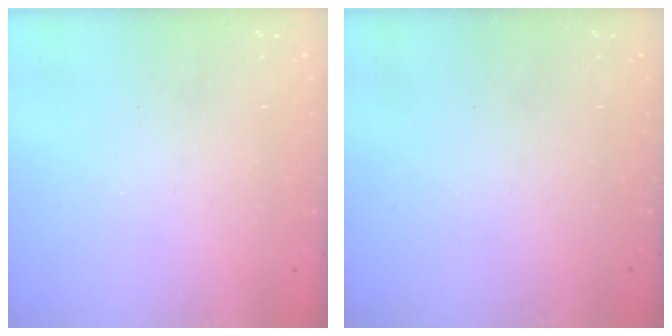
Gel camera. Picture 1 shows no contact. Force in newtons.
{"total": 0.0}